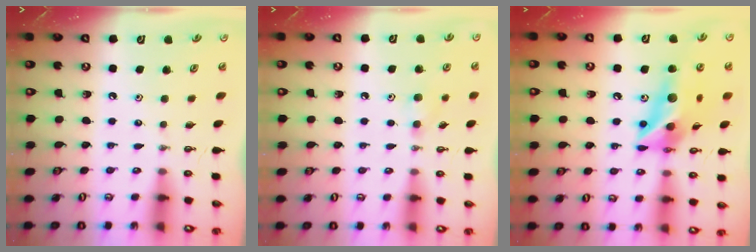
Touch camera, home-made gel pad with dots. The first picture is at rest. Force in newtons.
{"total": 4.7, "press": 4.5, "slide": 1.2}
{"total": 14.7, "press": 14.7, "slide": 1.6}